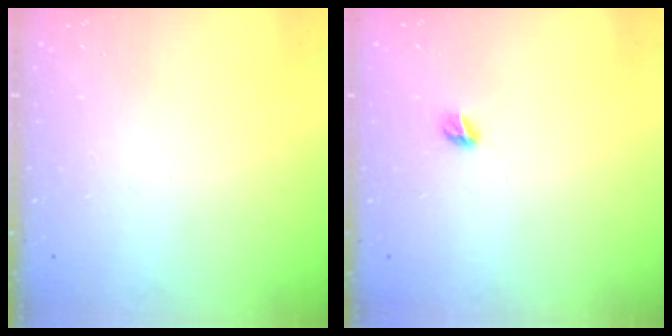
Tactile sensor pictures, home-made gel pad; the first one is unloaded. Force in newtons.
{"total": 5.1, "press": 5.1, "slide": 0.5}